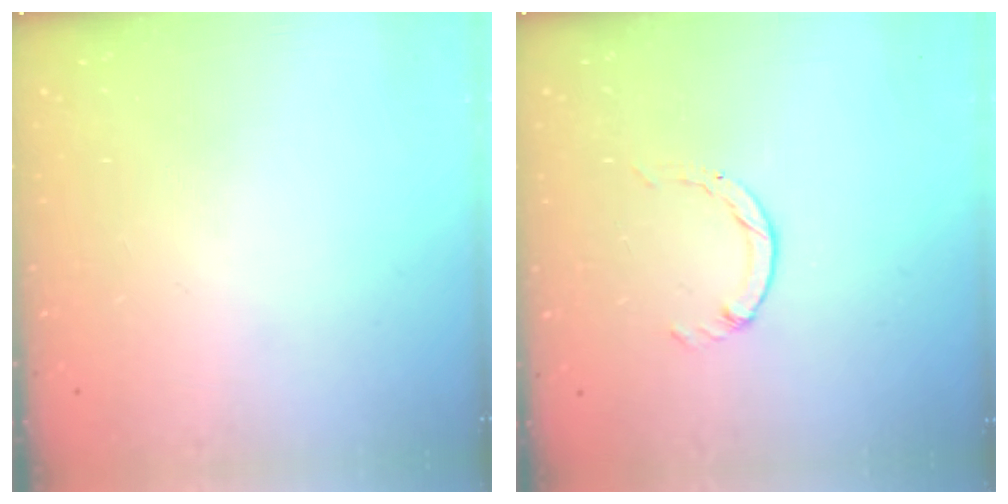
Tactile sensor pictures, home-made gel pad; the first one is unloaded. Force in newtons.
{"total": 0.0}